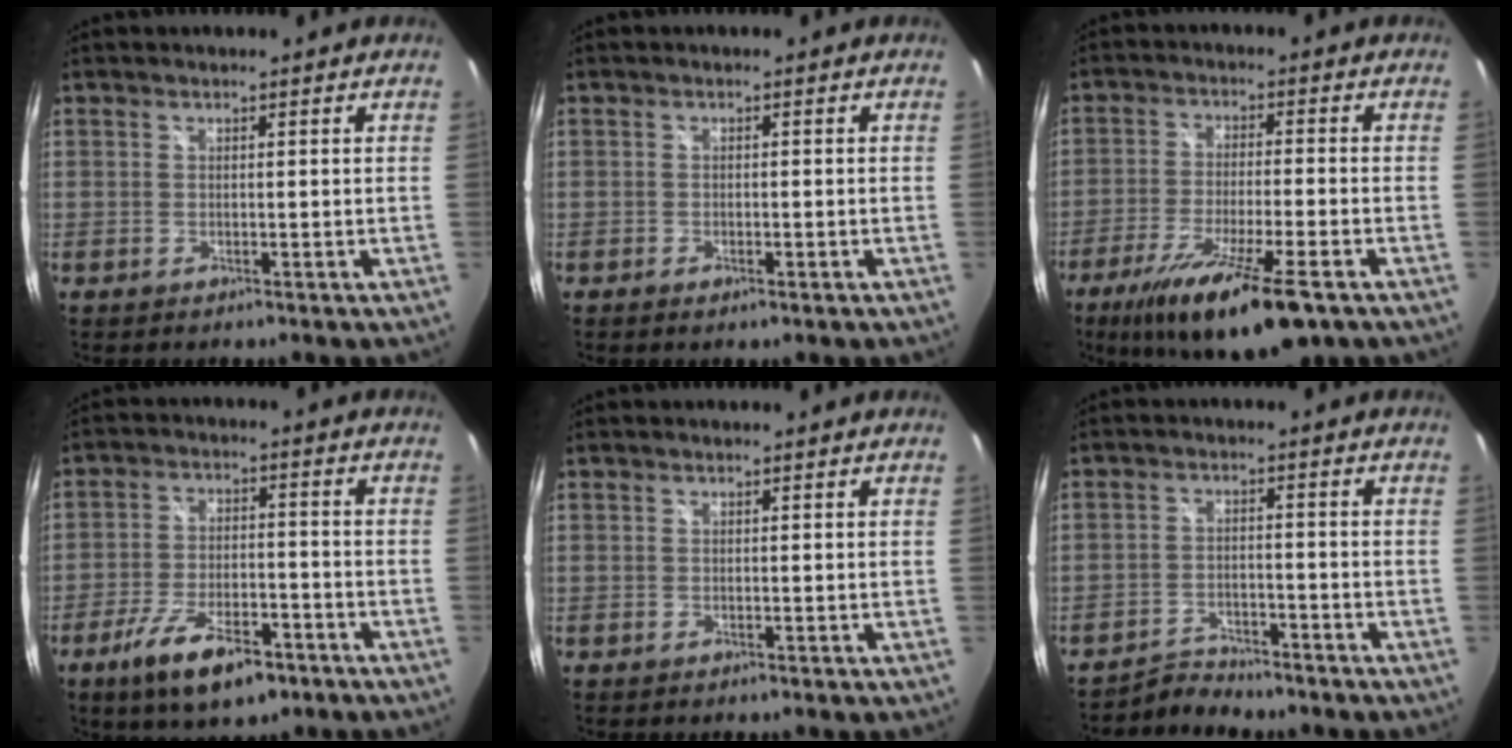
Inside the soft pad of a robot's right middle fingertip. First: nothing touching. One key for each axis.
{"total": 1.5, "fx": -0.9, "fy": 0.7, "fz": 1.0, "tx": -0.017, "ty": -0.004, "tz": -0.017}
{"total": 16.0, "fx": -9.8, "fy": 2.9, "fz": 12.3, "tx": -0.231, "ty": -0.047, "tz": -0.167}
{"total": 12.2, "fx": -7.6, "fy": 4.5, "fz": 8.5, "tx": -0.177, "ty": -0.018, "tz": -0.128}
{"total": 0.0}
{"total": 5.2, "fx": -5.0, "fy": 1.5, "fz": 0.6, "tx": -0.025, "ty": 0.004, "tz": -0.083}